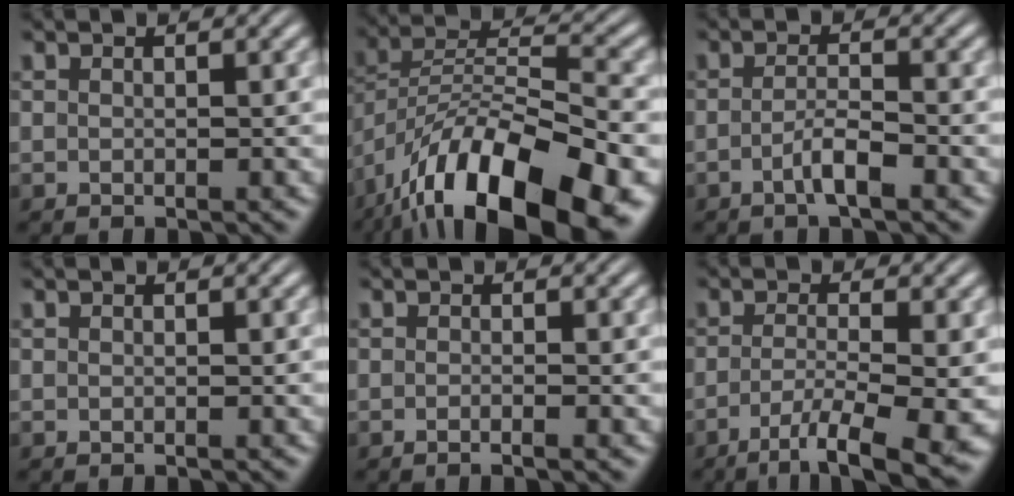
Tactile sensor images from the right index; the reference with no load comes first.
{"total": 11.6, "force": [-4.6, 6.1, 8.8], "torque": [-0.170, -0.021, -0.058]}
{"total": 2.4, "force": [-1.6, 0.1, 1.8], "torque": [-0.033, -0.009, -0.027]}
{"total": 0.0}
{"total": 0.9, "force": [-0.7, -0.1, 0.6], "torque": [-0.013, 0.003, -0.017]}
{"total": 8.4, "force": [-6.2, 1.3, 5.5], "torque": [-0.090, -0.040, -0.078]}